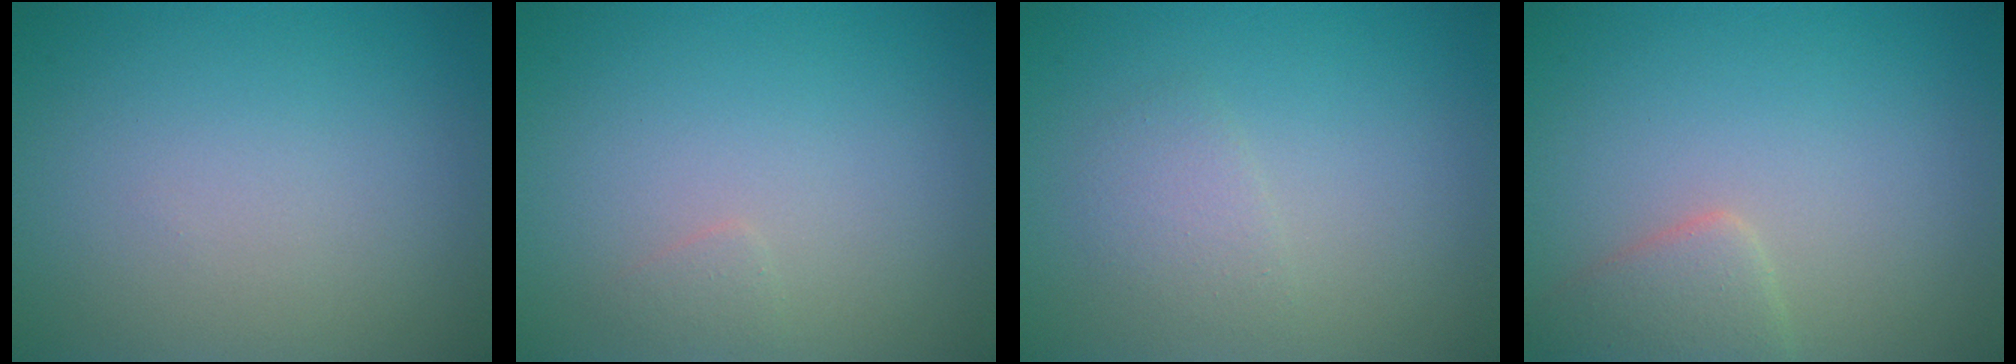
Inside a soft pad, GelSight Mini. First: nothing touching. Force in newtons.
{"total": 0.7, "press": 0.7, "slide": 0.0}
{"total": 1.5, "press": 1.5, "slide": 0.0}
{"total": 2.4, "press": 2.4, "slide": 0.1}